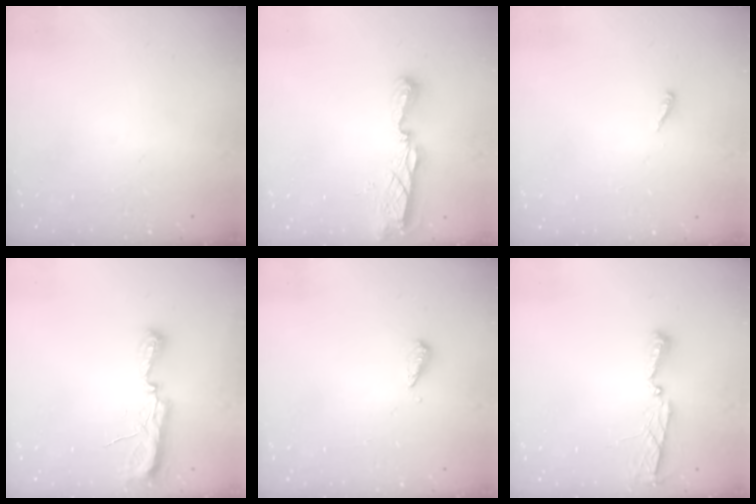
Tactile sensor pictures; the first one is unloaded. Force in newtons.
{"total": 7.8, "press": 7.7, "slide": 0.3}
{"total": 3.2, "press": 3.2, "slide": 0.2}
{"total": 7.4, "press": 7.4, "slide": 0.7}
{"total": 3.0, "press": 3.0, "slide": 0.2}
{"total": 4.0, "press": 4.0, "slide": 0.5}